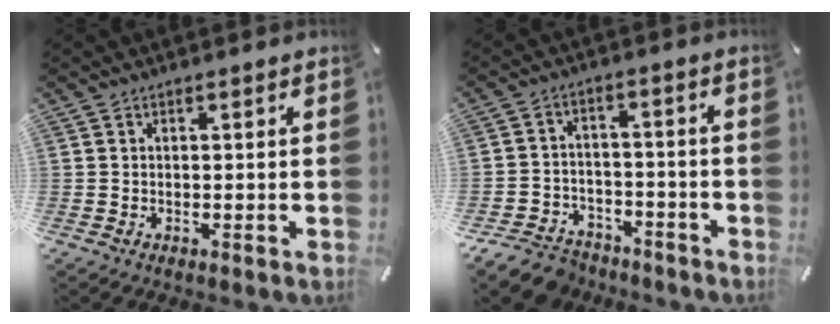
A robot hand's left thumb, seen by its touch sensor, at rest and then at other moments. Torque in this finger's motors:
{"motor_torque": [-0.15, 0.28, 0.14, 0.15, 0.01]}